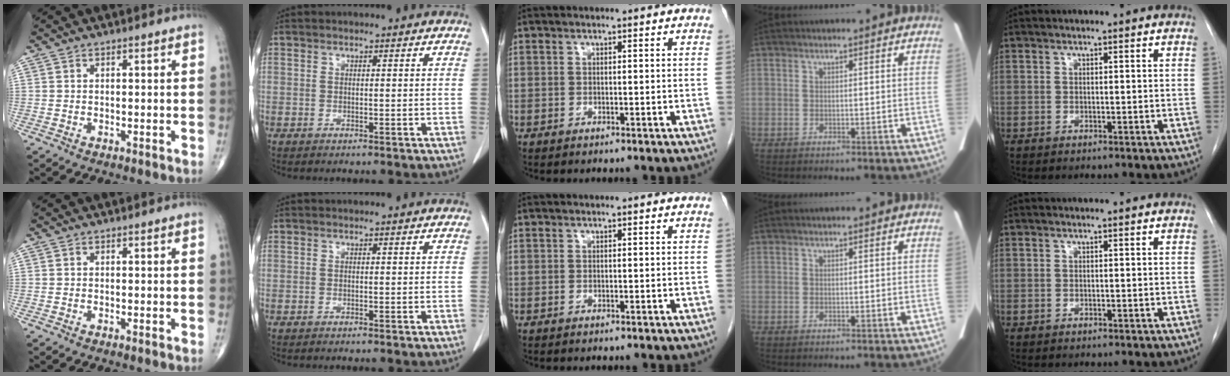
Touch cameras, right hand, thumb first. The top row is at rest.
{}